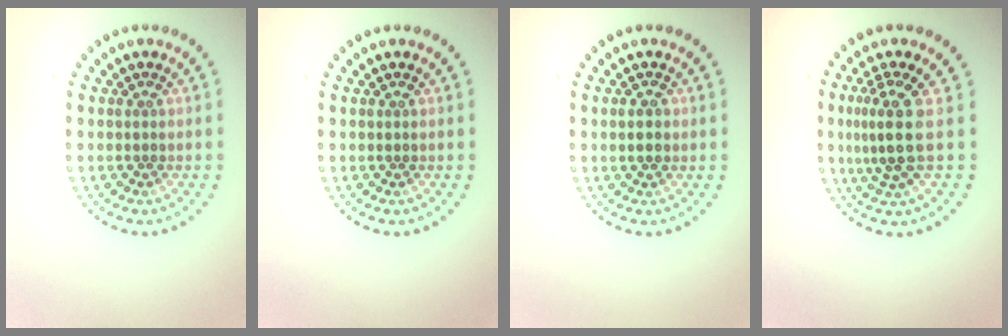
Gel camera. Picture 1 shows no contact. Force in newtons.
{"total": 0.0}
{"total": 2.1, "press": 2.1, "slide": 0.2}
{"total": 3.4, "press": 2.6, "slide": 2.2}